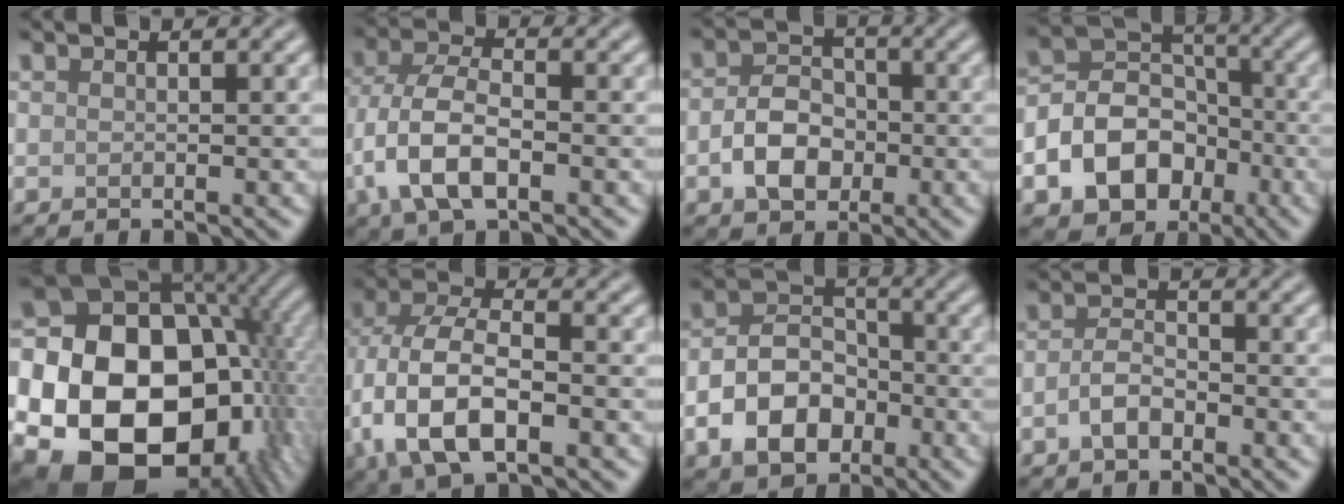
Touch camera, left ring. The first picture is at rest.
{"total": 6.6, "force": [-2.3, 3.3, 5.2], "torque": [-0.118, 0.002, -0.053]}
{"total": 4.3, "force": [-1.2, 3.1, 2.7], "torque": [-0.048, 0.004, -0.027]}
{"total": 9.2, "force": [-3.6, 7.0, 4.7], "torque": [-0.071, 0.000, -0.085]}
{"total": 23.9, "force": [-3.1, 18.8, 14.4], "torque": [-0.263, 0.001, -0.077]}
{"total": 10.1, "force": [-2.9, 5.6, 7.9], "torque": [-0.179, -0.005, -0.062]}
{"total": 6.5, "force": [-2.5, 4.5, 4.0], "torque": [-0.066, 0.003, -0.052]}
{"total": 2.5, "force": [-1.2, 1.3, 1.8], "torque": [-0.037, 0.005, -0.028]}